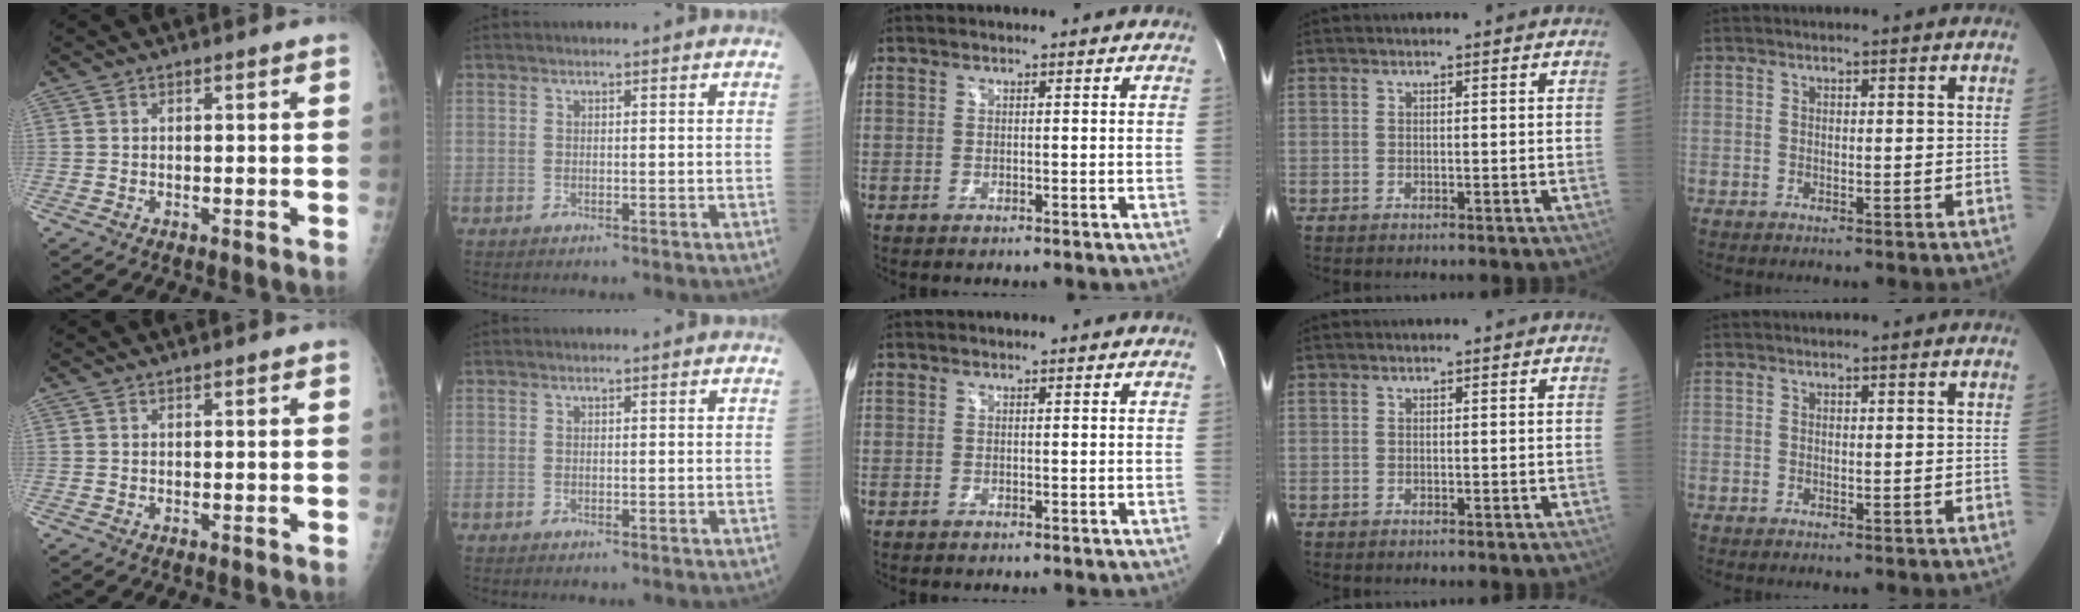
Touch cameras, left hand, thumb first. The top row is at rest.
{}